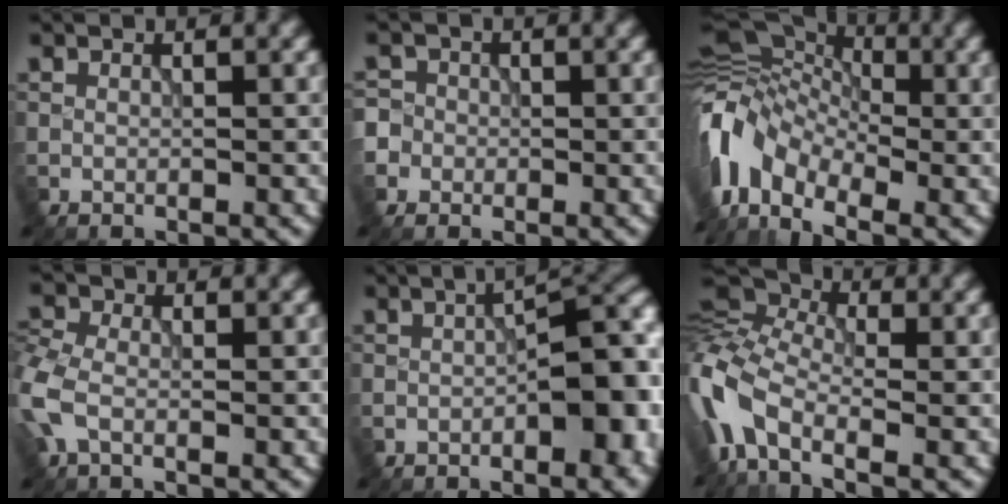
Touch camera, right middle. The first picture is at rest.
{"total": 3.6, "force": [-0.7, 3.5, 0.6], "torque": [0.005, 0.015, -0.035]}
{"total": 9.8, "force": [-2.7, 6.2, 7.1], "torque": [-0.143, -0.002, -0.072]}
{"total": 3.7, "force": [-0.8, 2.4, 2.7], "torque": [-0.075, 0.004, -0.028]}
{"total": 8.0, "force": [-1.4, 3.5, 7.1], "torque": [-0.063, 0.003, -0.025]}
{"total": 9.6, "force": [-3.2, 5.3, 7.4], "torque": [-0.183, 0.004, -0.084]}